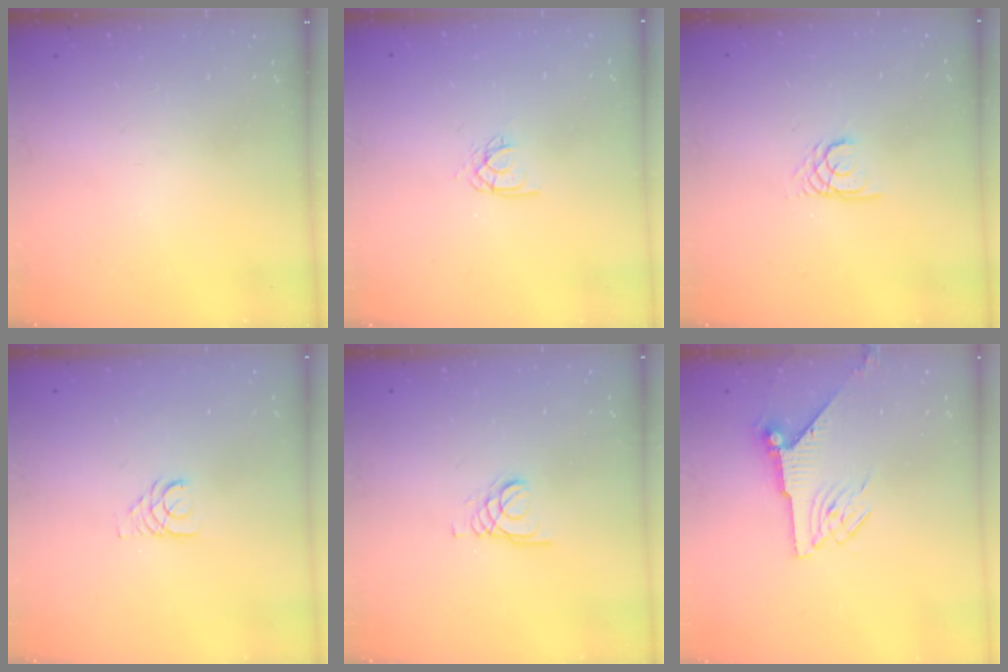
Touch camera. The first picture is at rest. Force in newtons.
{"total": 2.5, "press": 2.5, "slide": 0.1}
{"total": 2.2, "press": 2.2, "slide": 0.1}
{"total": 2.7, "press": 2.7, "slide": 0.2}
{"total": 1.4, "press": 1.4, "slide": 0.2}
{"total": 7.6, "press": 7.6, "slide": 0.1}